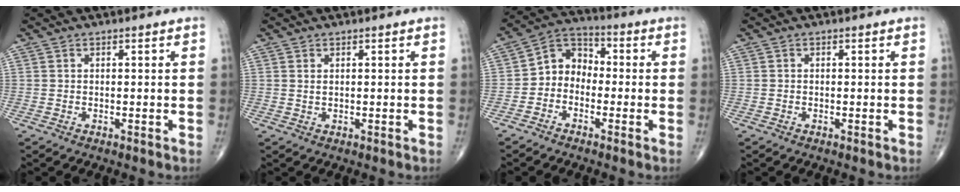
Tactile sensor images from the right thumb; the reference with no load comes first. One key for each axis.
{"total": 0.8, "fx": 0.3, "fy": 0.4, "fz": 0.6, "tx": -0.011, "ty": 0.000, "tz": 0.009}
{"total": 7.3, "fx": -1.7, "fy": 5.9, "fz": 3.9, "tx": -0.035, "ty": 0.037, "tz": -0.051}
{"total": 0.0}